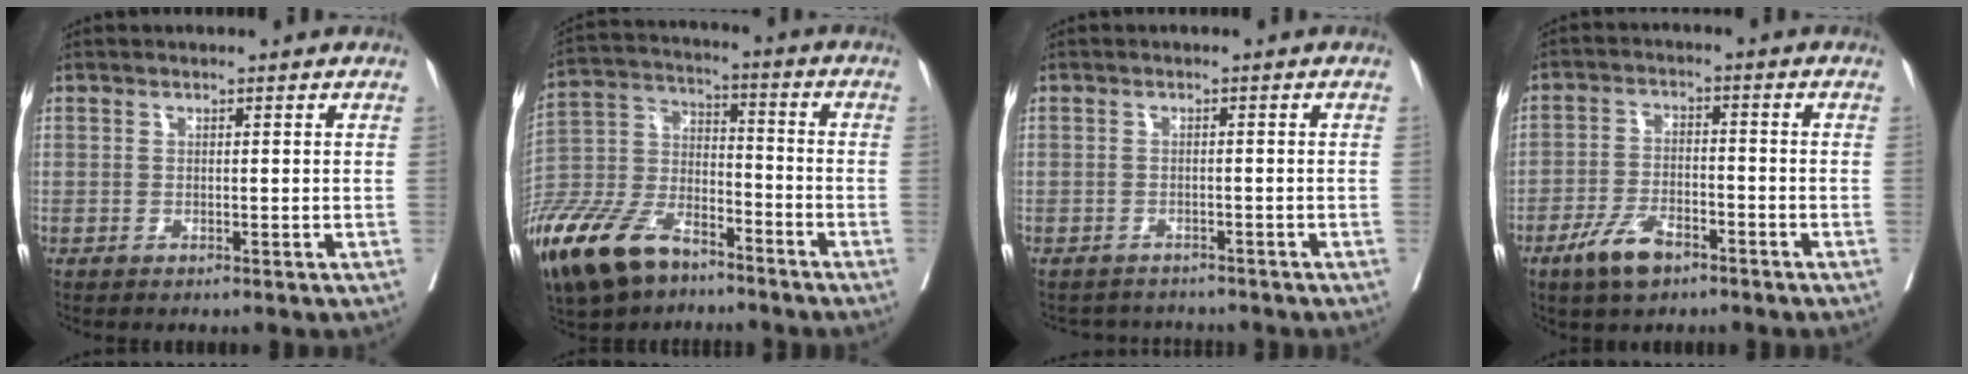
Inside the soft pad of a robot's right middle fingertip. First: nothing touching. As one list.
[{"total": 21.0, "force": [-14.8, 9.0, 12.0], "torque": [-0.313, -0.034, -0.283]}, {"total": 3.7, "force": [-3.6, 1.0, -0.5], "torque": [0.013, -0.002, -0.056]}, {"total": 6.5, "force": [-4.3, 2.6, 4.2], "torque": [-0.087, -0.003, -0.076]}]